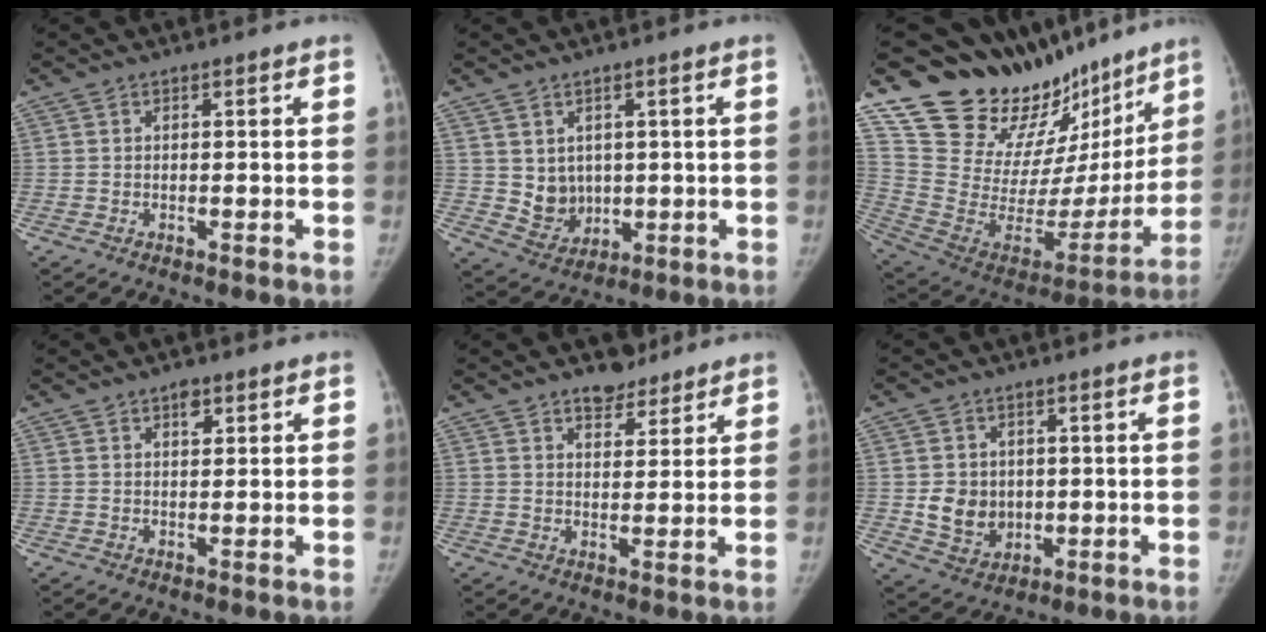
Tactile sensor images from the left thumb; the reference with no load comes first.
{"total": 6.2, "force": [1.0, 5.3, 3.0], "torque": [-0.025, -0.015, 0.038]}
{"total": 25.4, "force": [21.1, 11.4, 8.2], "torque": [-0.085, -0.126, 0.332]}
{"total": 2.4, "force": [1.4, 1.4, 1.4], "torque": [-0.010, -0.006, 0.022]}
{"total": 5.4, "force": [4.2, 2.9, 1.7], "torque": [-0.002, -0.028, 0.068]}
{"total": 7.6, "force": [0.1, 6.5, 3.9], "torque": [-0.034, -0.005, 0.018]}